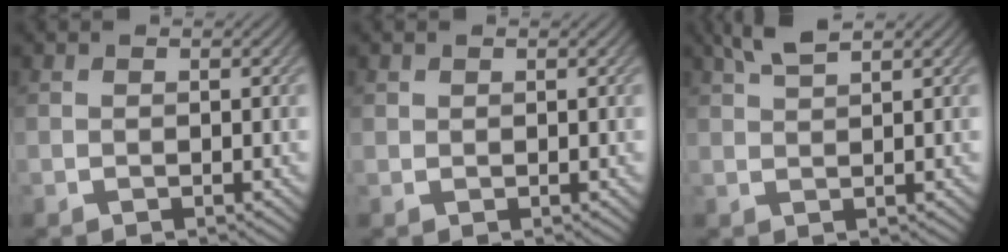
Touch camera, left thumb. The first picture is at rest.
{"total": 0.7, "force": [0.5, 0.5, 0.0], "torque": [-0.001, -0.002, 0.010]}
{"total": 3.0, "force": [2.1, 0.5, 2.1], "torque": [-0.047, 0.012, 0.048]}